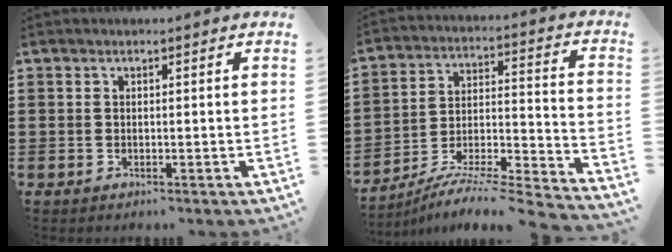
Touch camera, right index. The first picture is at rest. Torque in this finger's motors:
{"motor_torque": [0.92, 0.97, -0.02, -0.02]}